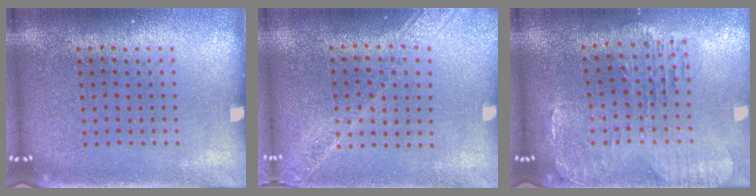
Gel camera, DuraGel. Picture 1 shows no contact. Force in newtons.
{"total": 1.7, "press": 1.5, "slide": 0.8}
{"total": 1.4, "press": 1.4, "slide": 0.5}